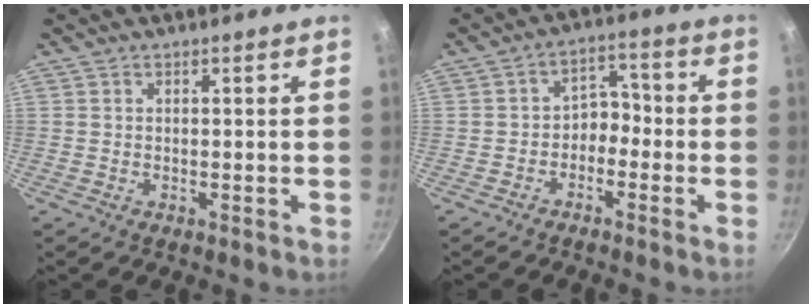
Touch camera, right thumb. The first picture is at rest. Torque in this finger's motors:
{"motor_torque": [-0.28, 0.23, -0.12, 0.36, 0.07]}